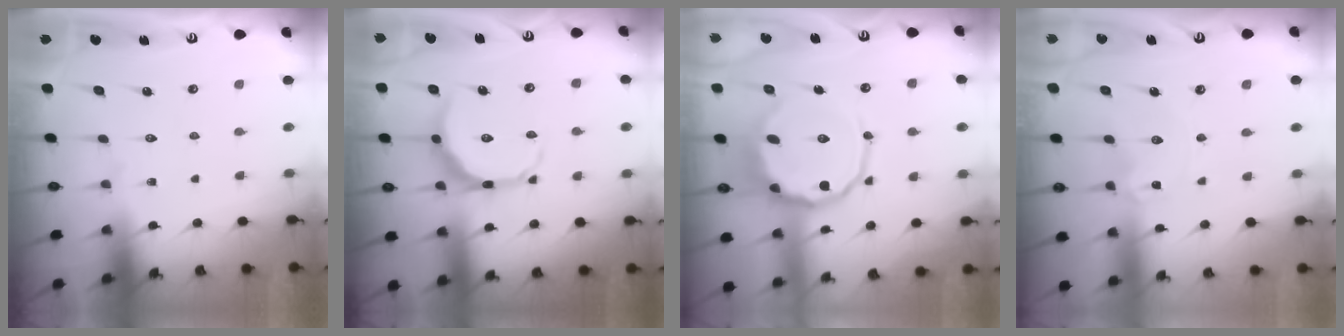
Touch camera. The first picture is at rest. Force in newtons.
{"total": 10.4, "press": 10.4, "slide": 0.7}
{"total": 12.4, "press": 12.1, "slide": 2.9}
{"total": 0.7, "press": 0.6, "slide": 0.3}